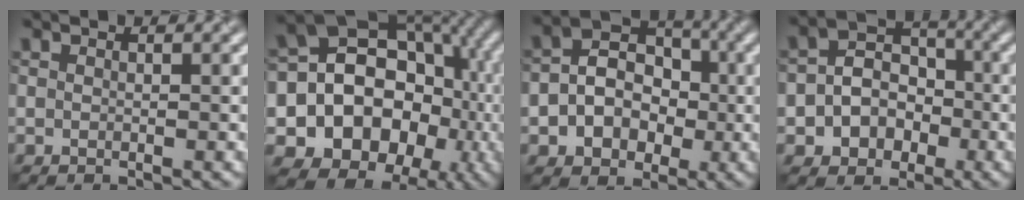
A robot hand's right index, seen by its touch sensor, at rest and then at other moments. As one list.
[{"total": 18.9, "force": [-2.0, 16.8, 8.5], "torque": [-0.148, 0.028, -0.045]}, {"total": 5.3, "force": [-0.7, 4.4, 2.8], "torque": [-0.036, 0.015, -0.022]}, {"total": 4.4, "force": [-1.1, 3.9, 1.8], "torque": [-0.014, 0.015, -0.033]}]